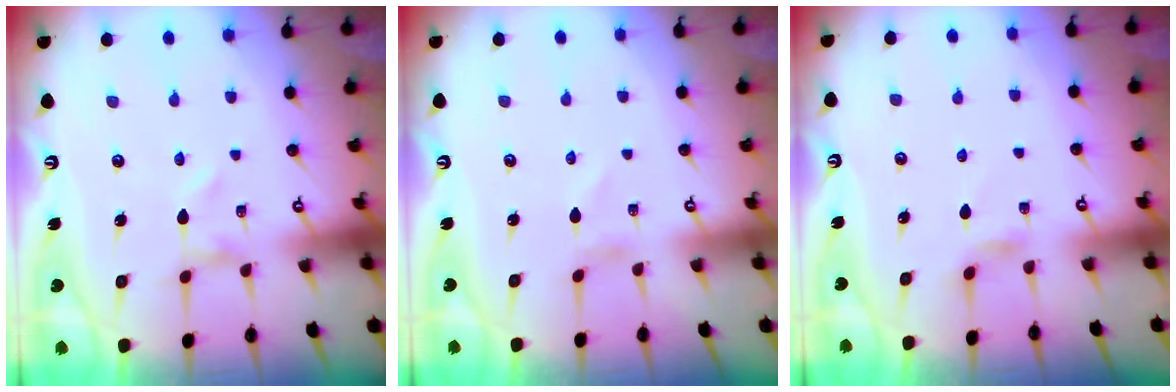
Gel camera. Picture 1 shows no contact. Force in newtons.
{"total": 0.0}
{"total": 1.9, "press": 1.9, "slide": 0.3}